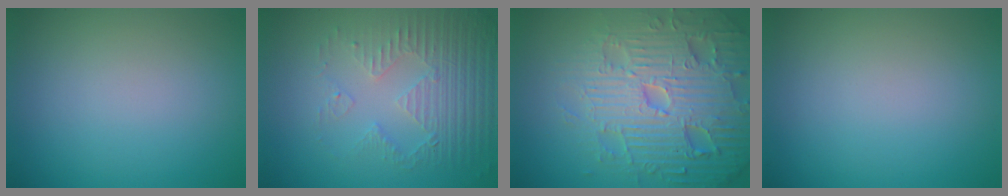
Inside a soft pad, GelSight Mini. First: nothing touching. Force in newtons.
{"total": 5.2, "press": 3.3, "slide": 3.9}
{"total": 7.8, "press": 7.6, "slide": 1.9}
{"total": 0.0}